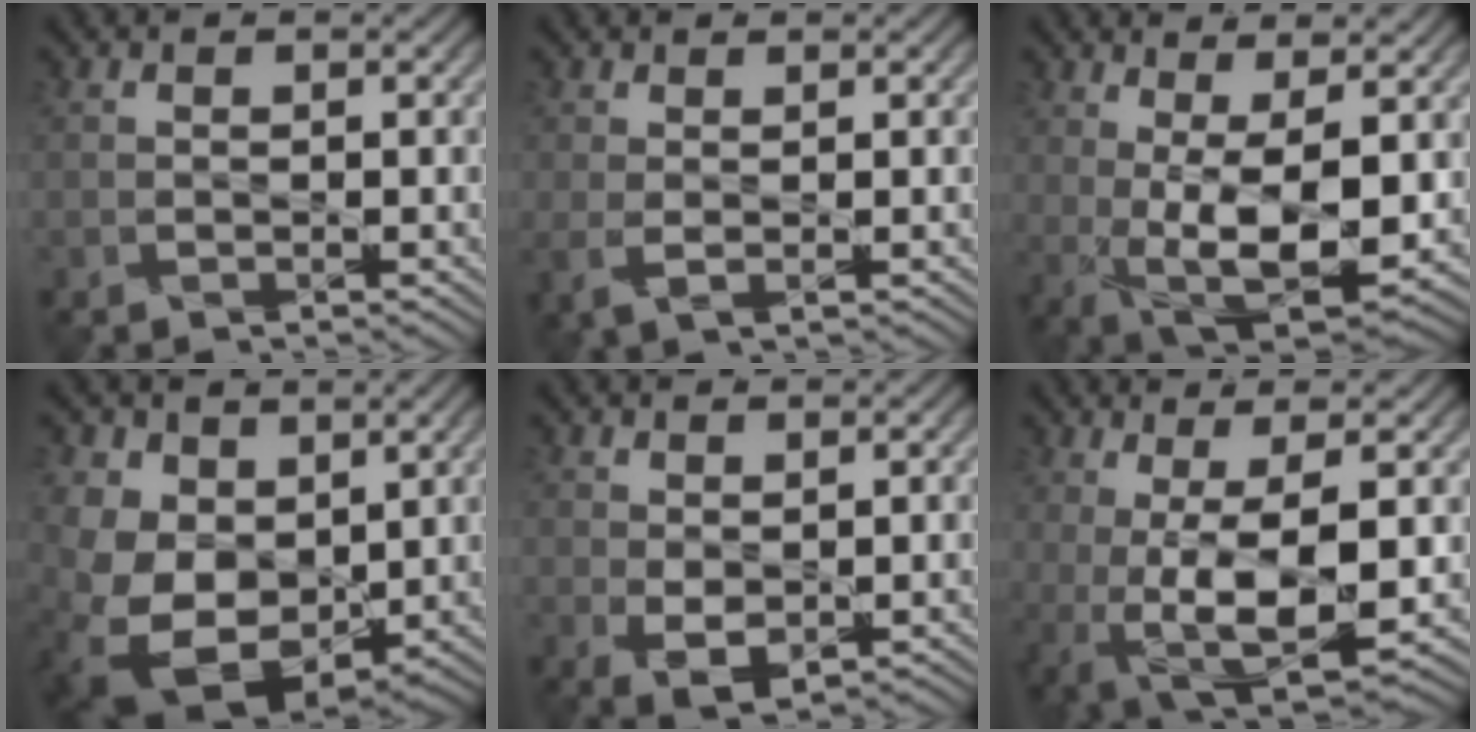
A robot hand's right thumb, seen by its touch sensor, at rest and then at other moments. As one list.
[{"total": 2.1, "force": [0.3, 0.5, 2.0], "torque": [-0.053, -0.003, 0.005]}, {"total": 10.3, "force": [0.6, 4.1, 9.4], "torque": [-0.186, -0.009, 0.016]}, {"total": 13.0, "force": [1.7, 9.9, 8.2], "torque": [-0.200, -0.025, 0.038]}, {"total": 2.7, "force": [0.5, 1.5, 2.2], "torque": [-0.054, -0.008, 0.015]}, {"total": 9.3, "force": [-0.7, 3.3, 8.7], "torque": [-0.165, -0.004, -0.006]}]